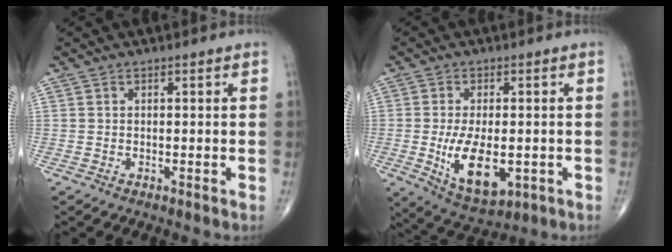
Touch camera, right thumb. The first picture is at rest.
{"total": 11.4, "force": [-2.3, 5.6, 9.6], "torque": [-0.156, -0.013, -0.024]}